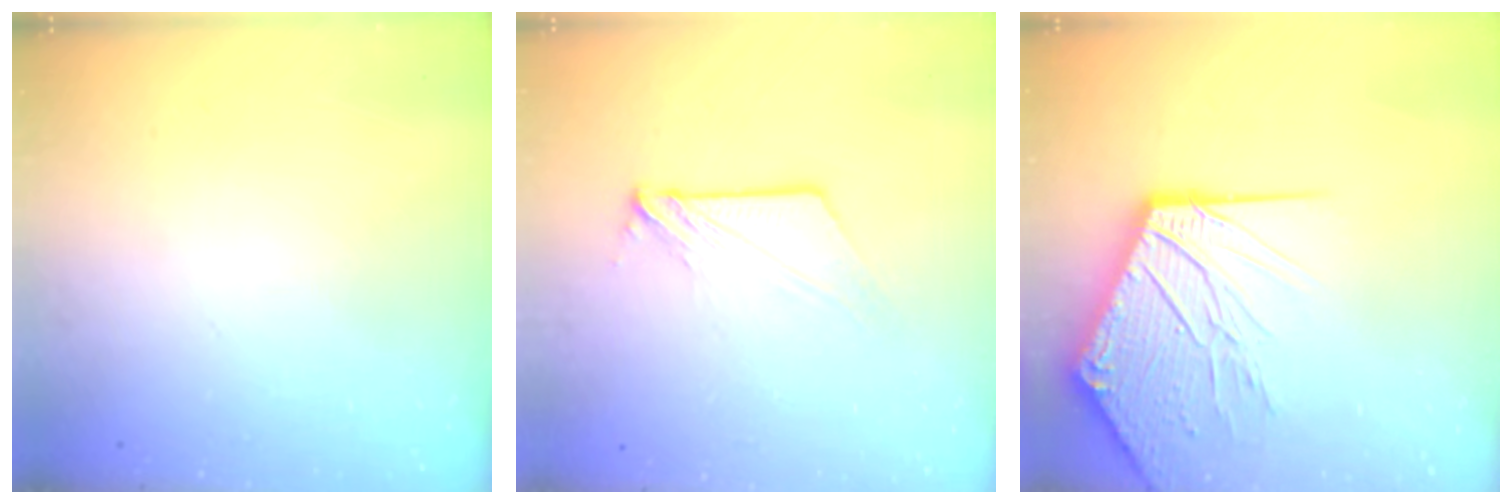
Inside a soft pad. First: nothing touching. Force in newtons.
{"total": 7.4, "press": 7.4, "slide": 0.5}
{"total": 18.3, "press": 18.2, "slide": 2.4}